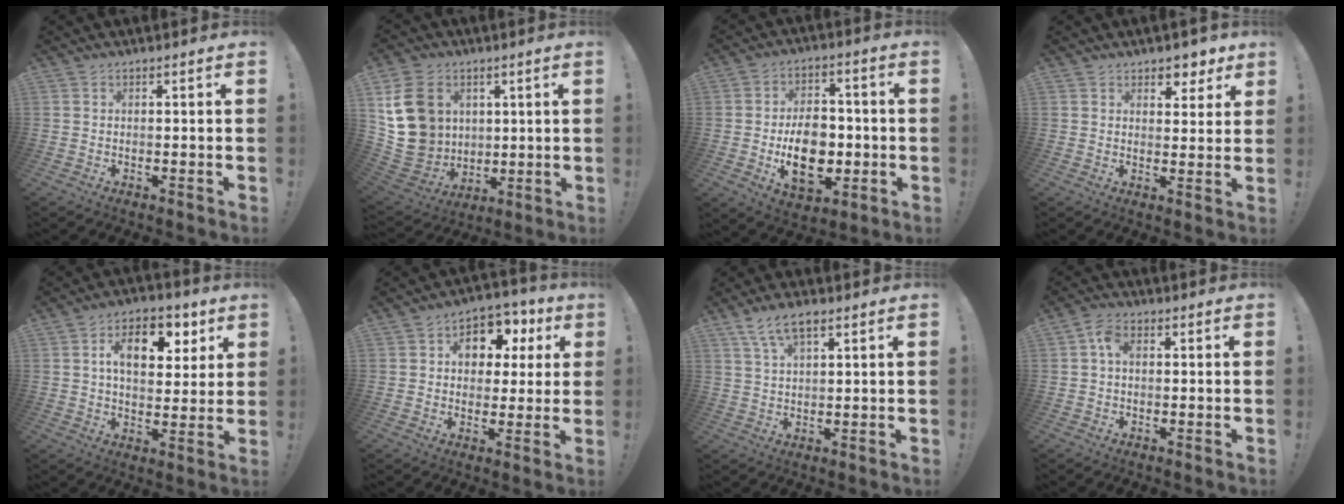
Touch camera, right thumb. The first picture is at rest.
{"total": 16.9, "force": [5.9, 14.1, 7.1], "torque": [-0.137, -0.013, 0.125]}
{"total": 15.0, "force": [-2.8, 10.8, 9.9], "torque": [-0.154, 0.013, -0.043]}
{"total": 5.6, "force": [4.1, 3.7, 1.0], "torque": [0.012, -0.038, 0.074]}
{"total": 12.4, "force": [4.7, 7.7, 8.6], "torque": [-0.121, -0.009, 0.080]}
{"total": 10.3, "force": [3.4, 8.0, 5.6], "torque": [-0.071, -0.013, 0.065]}
{"total": 7.1, "force": [4.1, 2.9, 5.1], "torque": [-0.093, -0.008, 0.076]}
{"total": 4.8, "force": [0.7, 3.1, 3.6], "torque": [-0.069, 0.013, 0.015]}